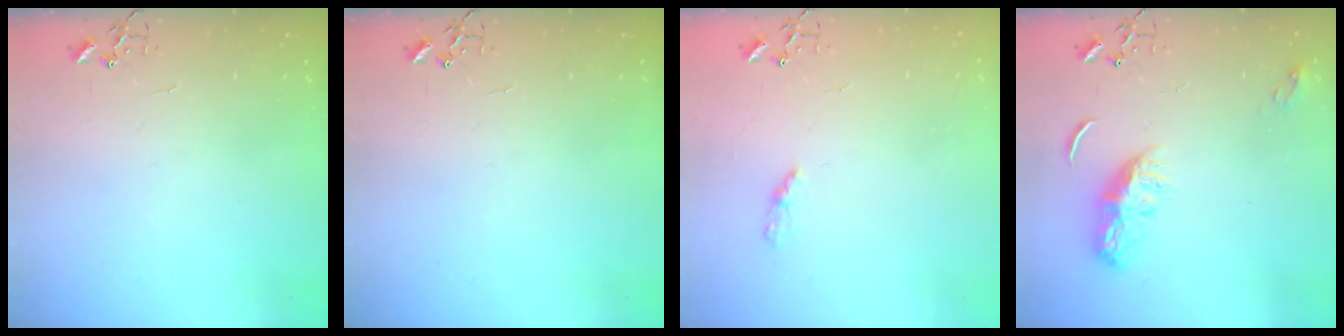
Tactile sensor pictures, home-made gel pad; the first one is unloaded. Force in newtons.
{"total": 0.0}
{"total": 4.2, "press": 4.2, "slide": 0.5}
{"total": 8.9, "press": 8.9, "slide": 0.1}